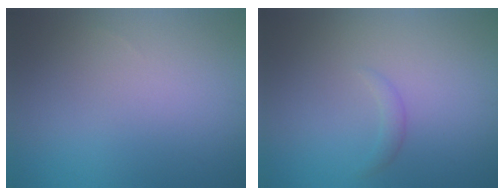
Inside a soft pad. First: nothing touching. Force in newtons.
{"total": 0.8, "press": 0.8, "slide": 0.1}